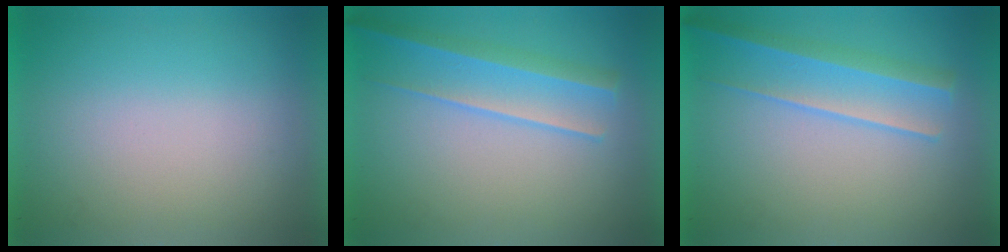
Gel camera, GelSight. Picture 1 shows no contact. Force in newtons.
{"total": 2.2}
{"total": 2.2}